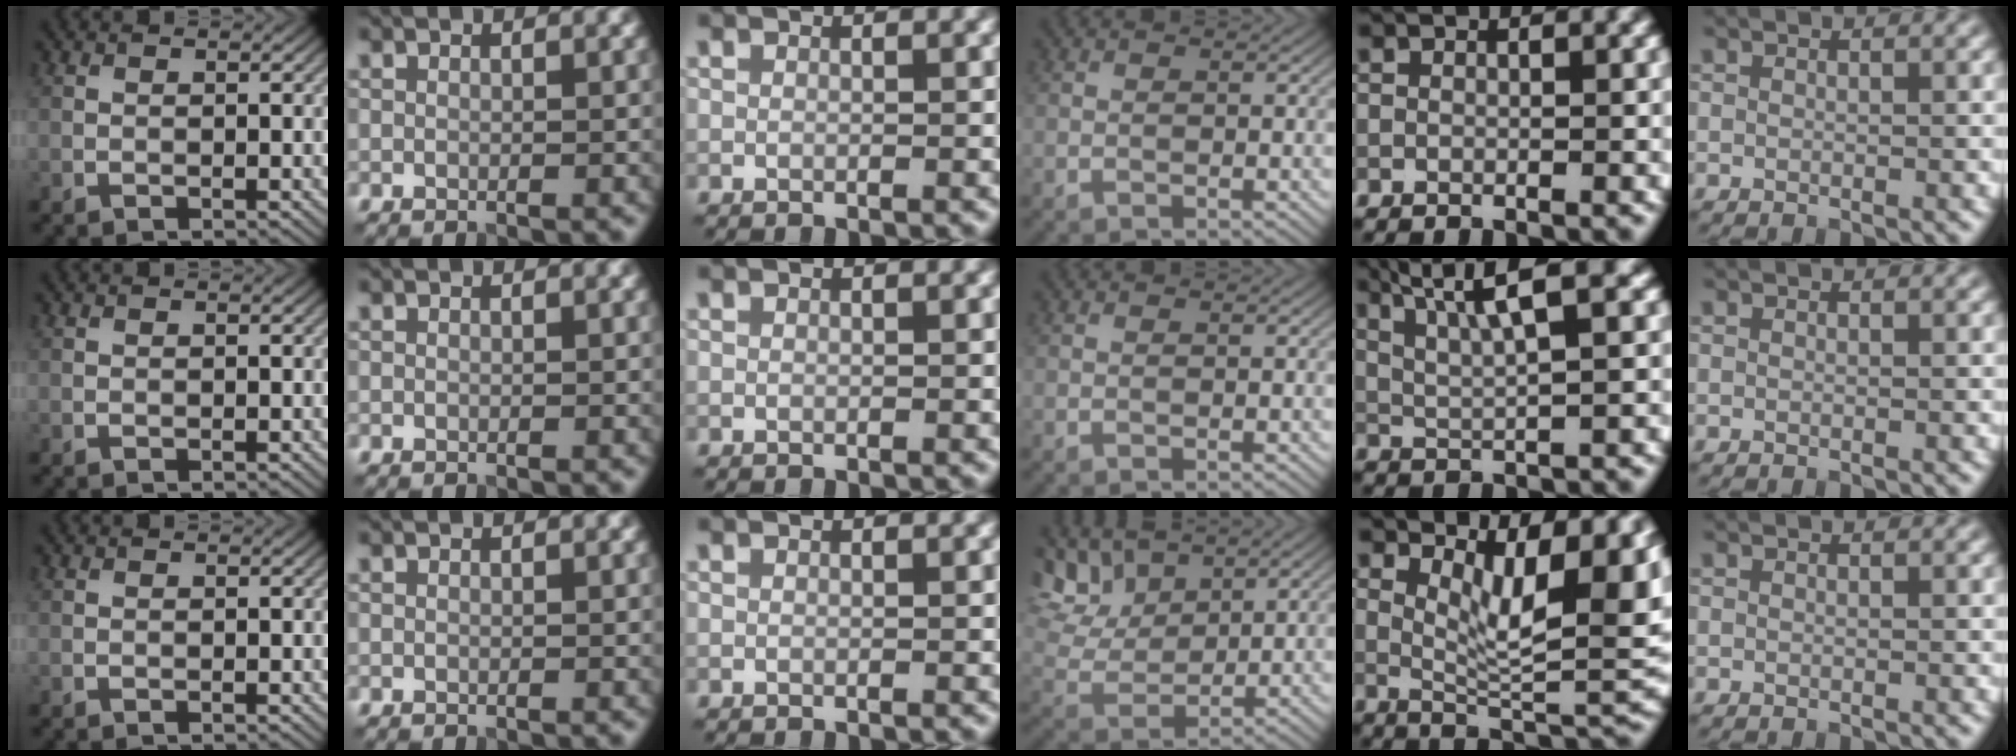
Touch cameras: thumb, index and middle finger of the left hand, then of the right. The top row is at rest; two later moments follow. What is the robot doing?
{"motion": "lift_and_place", "object": "calculator"}